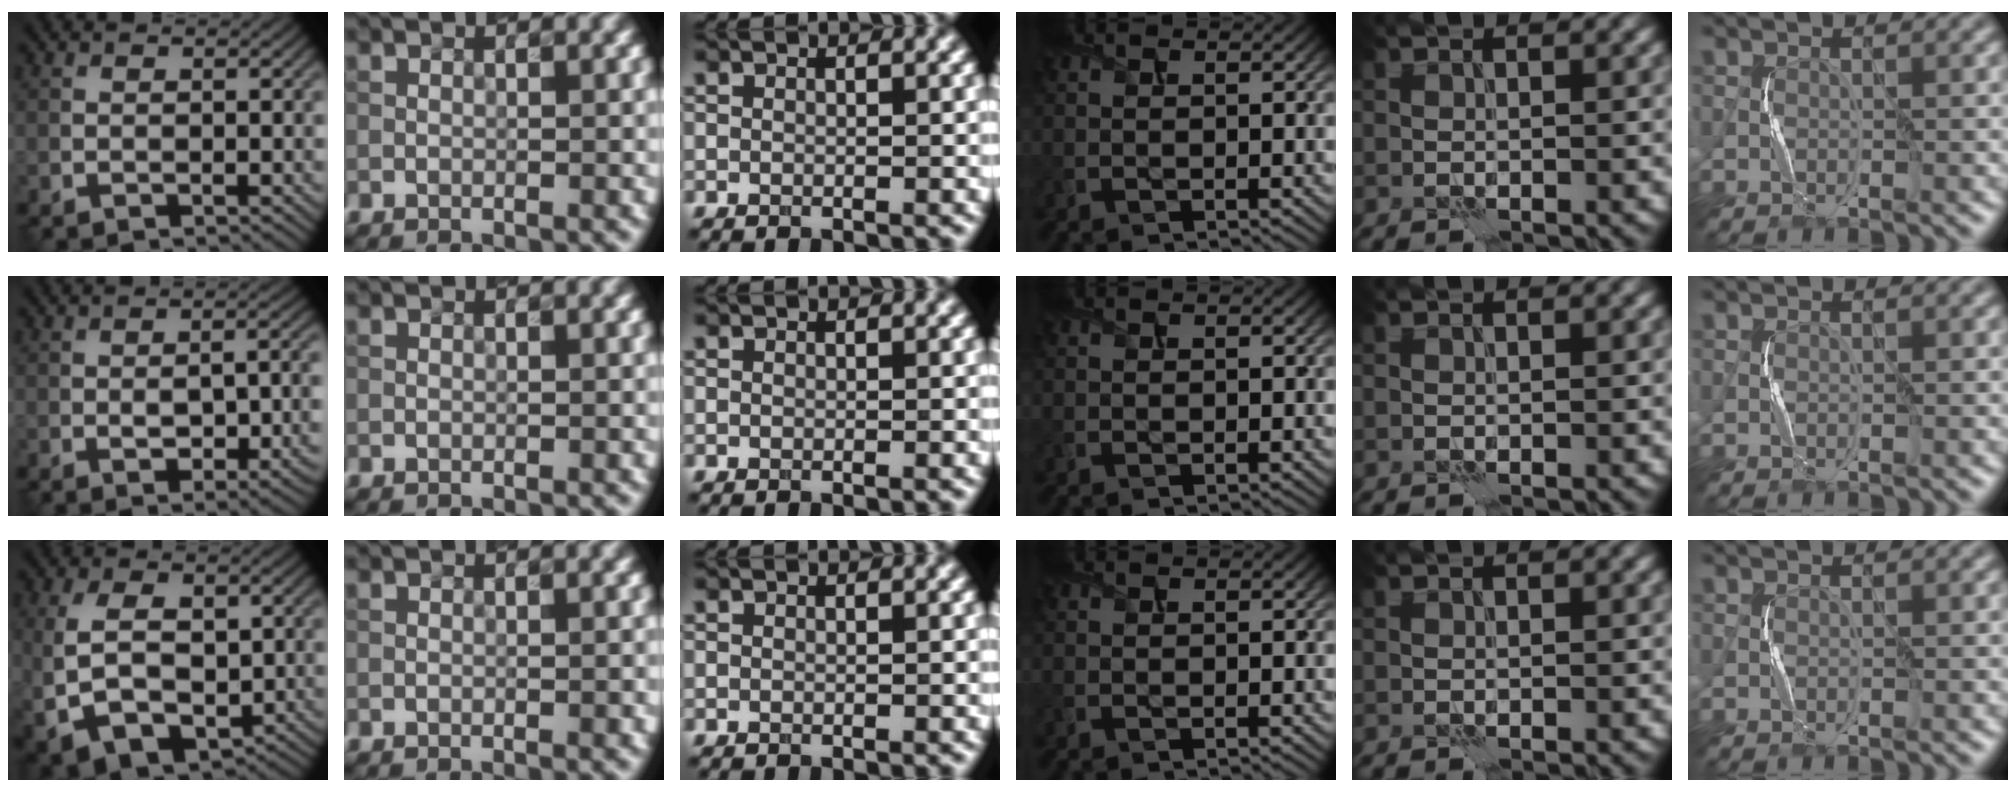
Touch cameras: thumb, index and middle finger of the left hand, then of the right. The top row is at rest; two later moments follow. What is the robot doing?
{"motion": "squeeze", "object": "air blower"}